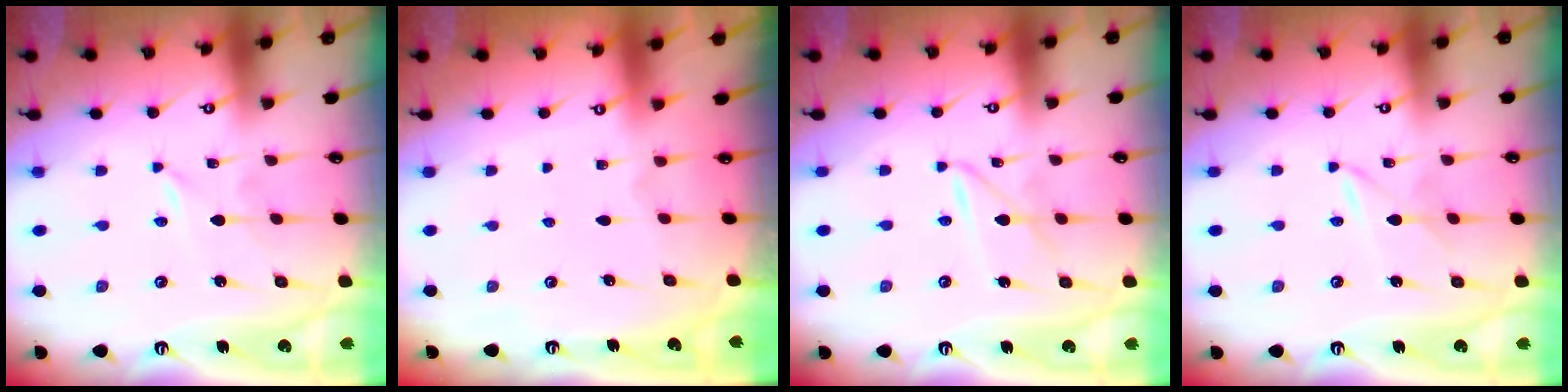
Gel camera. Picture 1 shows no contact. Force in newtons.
{"total": 0.5, "press": 0.5, "slide": 0.1}
{"total": 3.8, "press": 3.8, "slide": 0.4}
{"total": 2.0, "press": 2.0, "slide": 0.3}